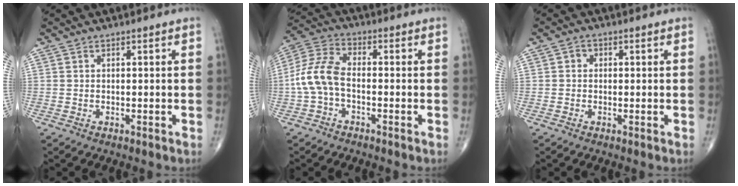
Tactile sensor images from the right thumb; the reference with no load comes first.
{"total": 8.7, "force": [-1.6, 4.9, 7.1], "torque": [-0.154, 0.028, -0.042]}
{"total": 1.6, "force": [0.1, 1.5, 0.7], "torque": [-0.001, 0.004, -0.003]}